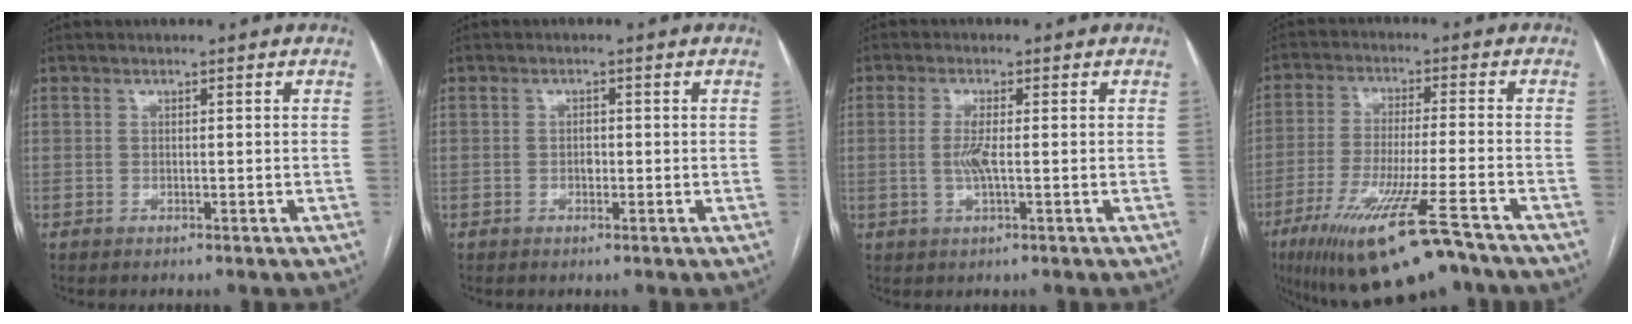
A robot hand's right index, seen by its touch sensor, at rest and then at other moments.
{"total": 1.3, "force": [-0.3, 0.8, 0.9], "torque": [-0.015, 0.003, -0.005]}
{"total": 3.3, "force": [-0.2, 0.4, 3.3], "torque": [-0.075, -0.004, -0.006]}
{"total": 18.2, "force": [-12.3, 2.0, 13.3], "torque": [-0.217, -0.045, -0.203]}